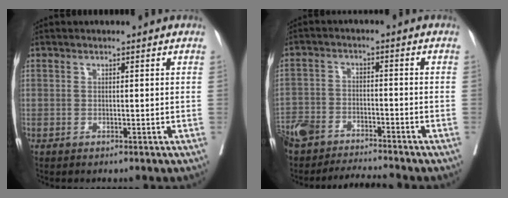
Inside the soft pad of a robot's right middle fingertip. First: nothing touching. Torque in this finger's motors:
{"motor_torque": [1.02, -1.12, 0.26, 0.09]}